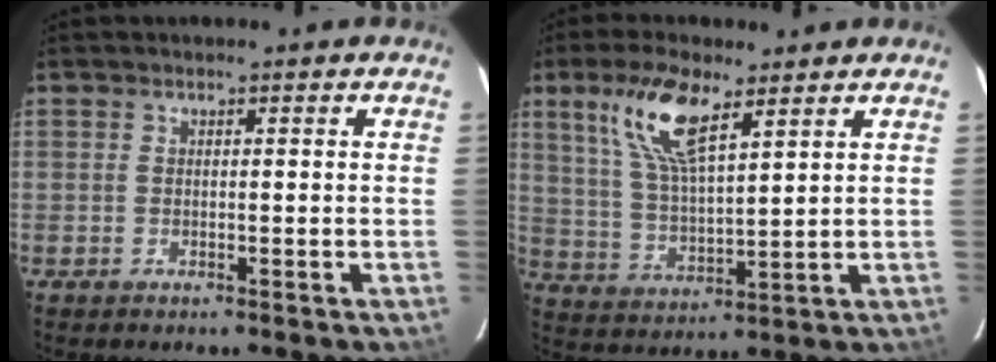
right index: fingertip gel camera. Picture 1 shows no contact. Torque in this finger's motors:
{"motor_torque": [0.34, 0.21, 0.34, 0.15]}